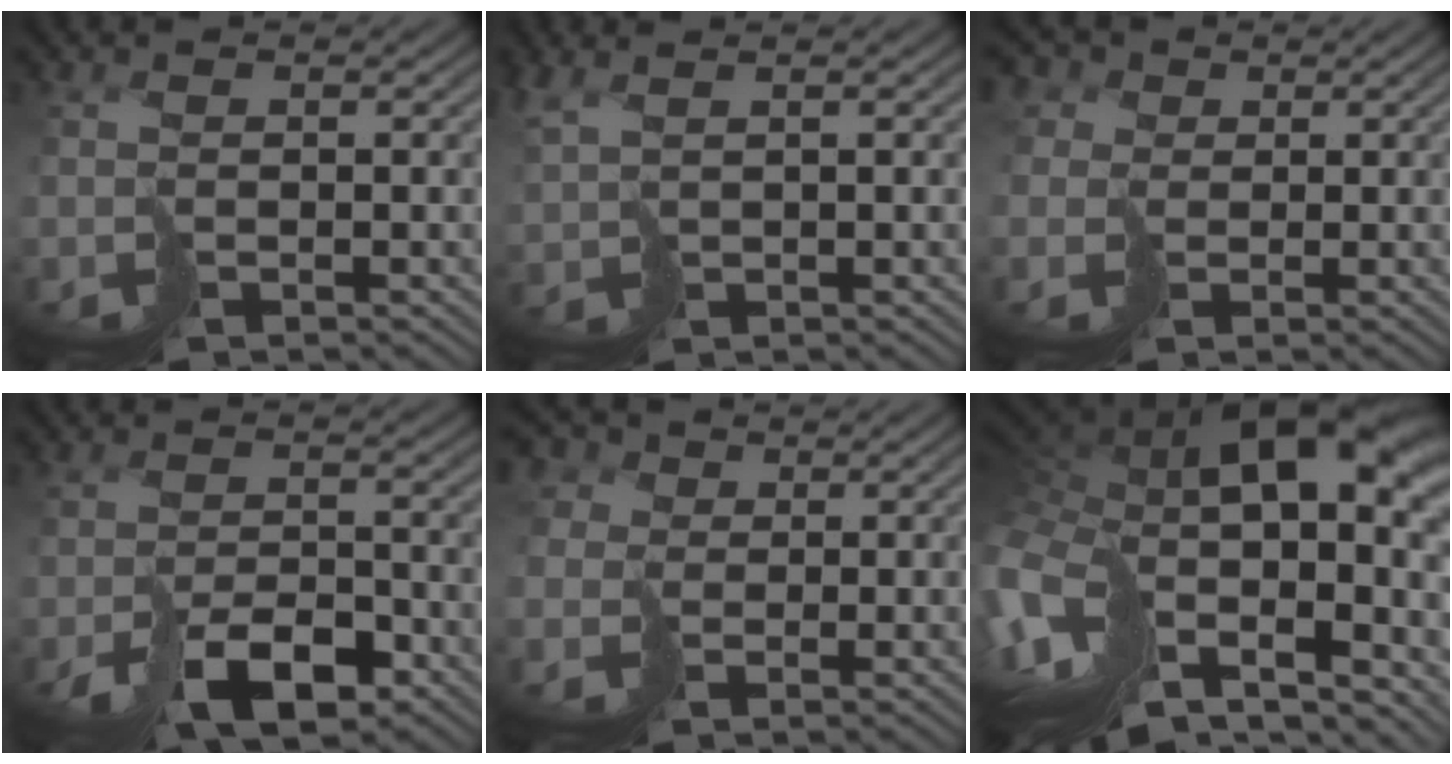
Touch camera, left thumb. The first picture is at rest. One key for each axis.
{"total": 3.0, "fx": 1.6, "fy": 0.7, "fz": 2.5, "tx": -0.078, "ty": -0.002, "tz": 0.031}
{"total": 4.4, "fx": 1.4, "fy": 3.9, "fz": 1.4, "tx": -0.050, "ty": 0.006, "tz": 0.007}
{"total": 5.1, "fx": -3.1, "fy": 2.1, "fz": 3.5, "tx": -0.054, "ty": 0.000, "tz": -0.046}
{"total": 5.1, "fx": 1.4, "fy": 4.5, "fz": 1.8, "tx": -0.060, "ty": 0.008, "tz": 0.004}
{"total": 18.9, "fx": 0.7, "fy": 11.3, "fz": 15.1, "tx": -0.317, "ty": -0.029, "tz": 0.034}